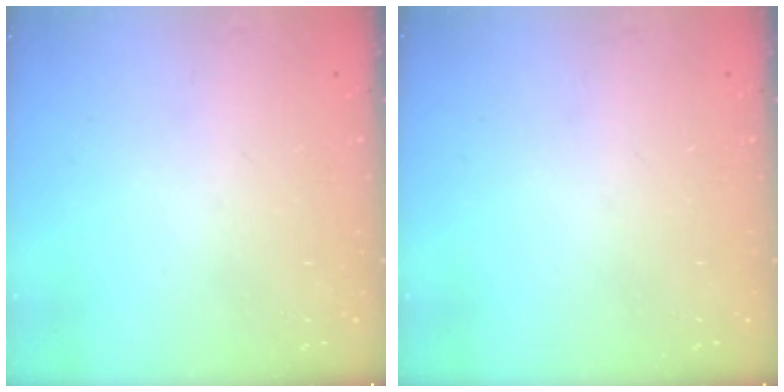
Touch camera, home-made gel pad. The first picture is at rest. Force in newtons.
{"total": 0.0}